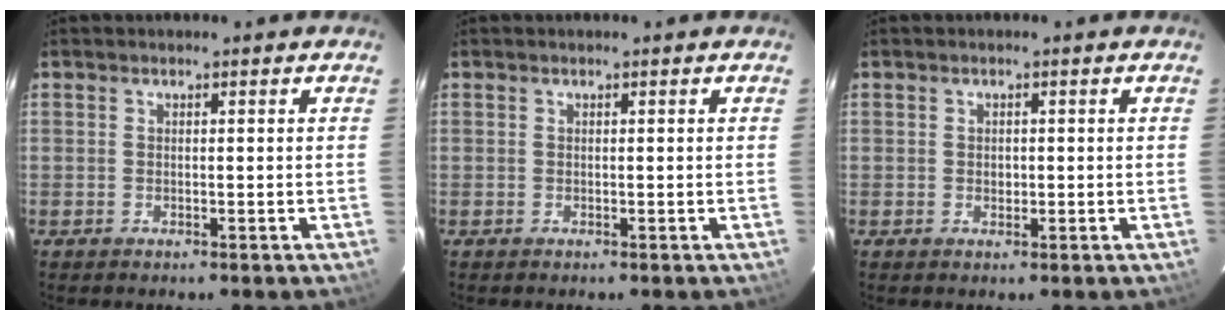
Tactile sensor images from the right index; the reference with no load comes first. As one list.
[{"total": 0.0}, {"total": 1.2, "force": [-0.1, 1.0, 0.6], "torque": [-0.009, 0.001, 0.000]}]